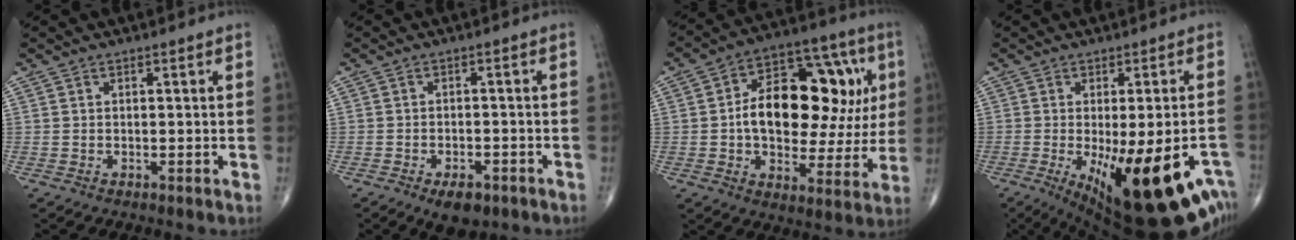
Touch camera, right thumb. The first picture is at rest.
{"total": 5.8, "force": [-3.5, 3.0, 3.6], "torque": [-0.043, 0.009, -0.048]}
{"total": 23.9, "force": [3.4, 13.5, 19.4], "torque": [-0.249, 0.028, 0.050]}
{"total": 24.0, "force": [-10.5, 8.0, 20.1], "torque": [-0.222, -0.012, -0.127]}